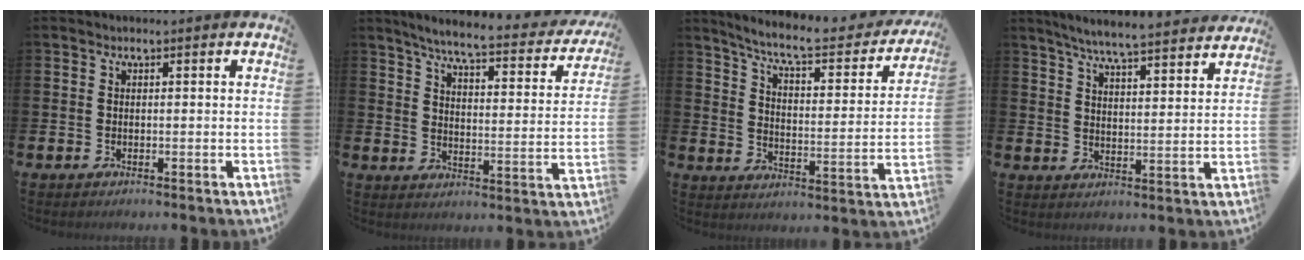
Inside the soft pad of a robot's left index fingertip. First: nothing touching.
{"total": 6.0, "force": [5.2, 0.4, 2.8], "torque": [-0.072, -0.042, 0.080]}
{"total": 8.0, "force": [7.1, 1.3, 3.4], "torque": [-0.091, -0.050, 0.116]}
{"total": 6.3, "force": [6.0, 0.0, 1.8], "torque": [-0.050, -0.041, 0.103]}